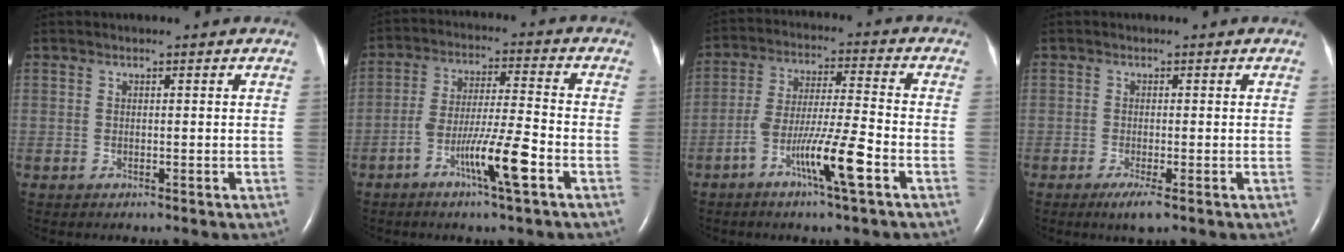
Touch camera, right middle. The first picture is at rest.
{"total": 9.3, "force": [-4.5, 0.0, 8.1], "torque": [-0.154, -0.003, -0.084]}
{"total": 10.0, "force": [-4.9, -0.1, 8.7], "torque": [-0.167, -0.003, -0.093]}
{"total": 2.5, "force": [-1.4, 0.1, 2.1], "torque": [-0.041, -0.009, -0.026]}